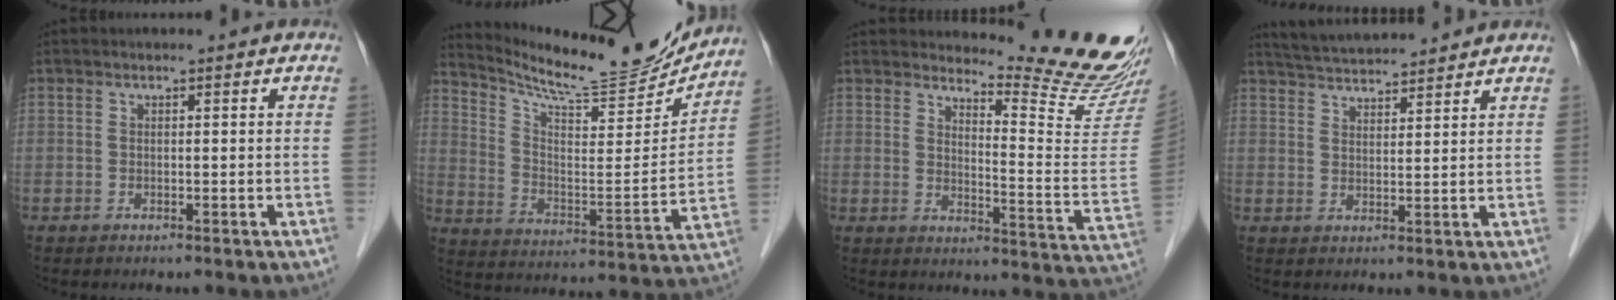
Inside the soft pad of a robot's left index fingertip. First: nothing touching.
{"total": 18.7, "force": [17.8, 1.6, 5.4], "torque": [-0.105, -0.055, 0.266]}
{"total": 15.1, "force": [14.7, -1.7, 3.1], "torque": [-0.048, -0.131, 0.176]}
{"total": 9.6, "force": [9.2, 0.9, 2.7], "torque": [-0.055, 0.028, 0.146]}